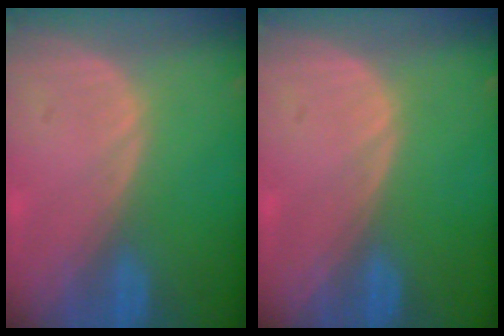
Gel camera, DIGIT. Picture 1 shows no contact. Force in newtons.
{"total": 0.0}